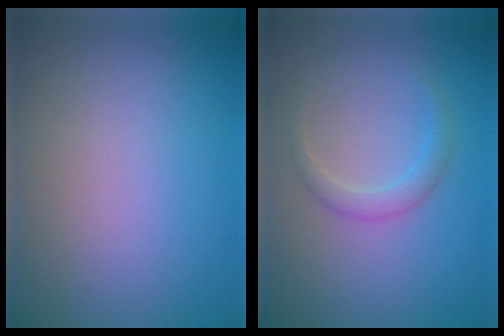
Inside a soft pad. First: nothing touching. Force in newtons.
{"total": 1.6, "press": 1.6, "slide": 0.1}